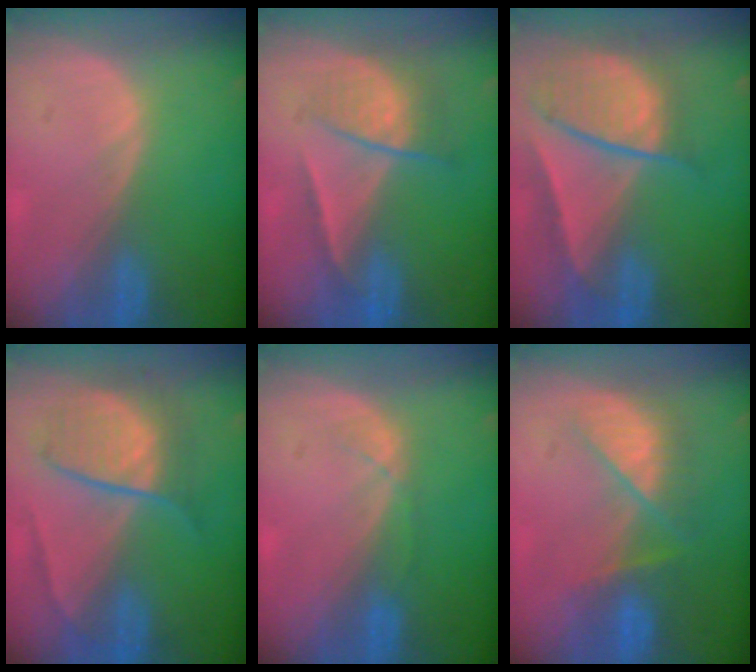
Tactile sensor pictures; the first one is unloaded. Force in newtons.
{"total": 6.9, "press": 5.9, "slide": 3.6}
{"total": 9.4, "press": 8.1, "slide": 4.7}
{"total": 7.2, "press": 7.2, "slide": 0.2}
{"total": 1.4, "press": 1.3, "slide": 0.3}
{"total": 7.2, "press": 7.0, "slide": 1.6}